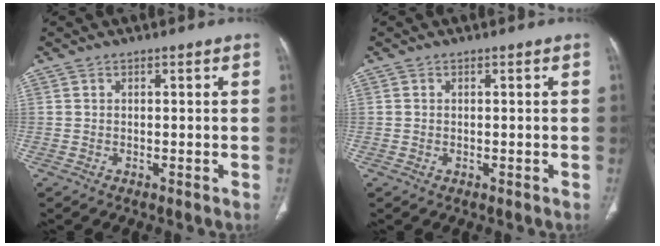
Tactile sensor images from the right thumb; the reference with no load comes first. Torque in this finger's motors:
{"motor_torque": [-0.43, -0.11, -0.41, 0.38, -0.05]}